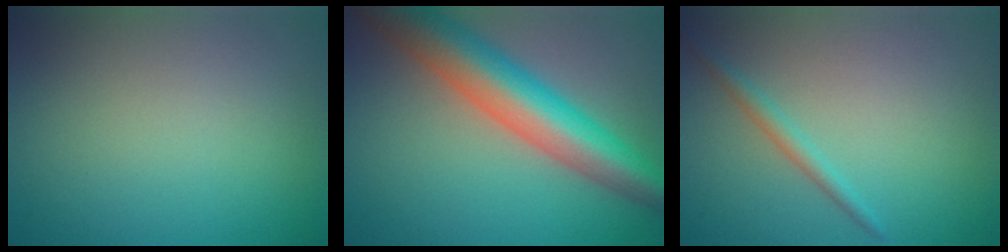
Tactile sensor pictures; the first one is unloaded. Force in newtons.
{"total": 9.5, "press": 9.5, "slide": 0.3}
{"total": 1.4, "press": 1.4, "slide": 0.0}